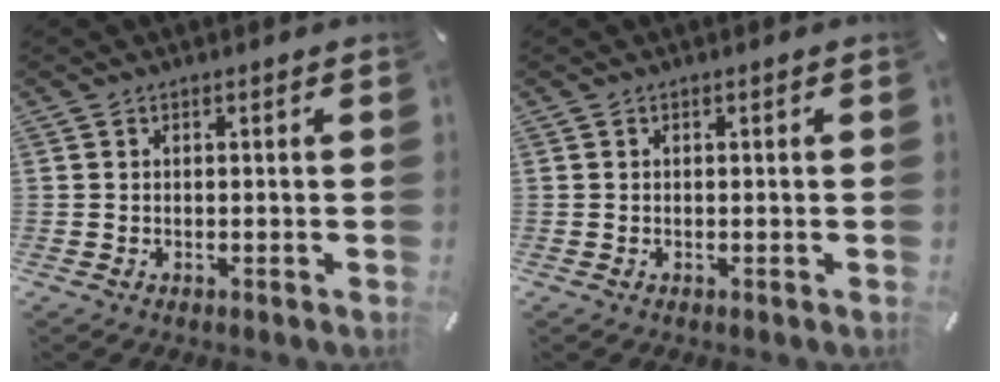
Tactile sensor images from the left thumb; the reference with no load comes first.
{"total": 0.0}